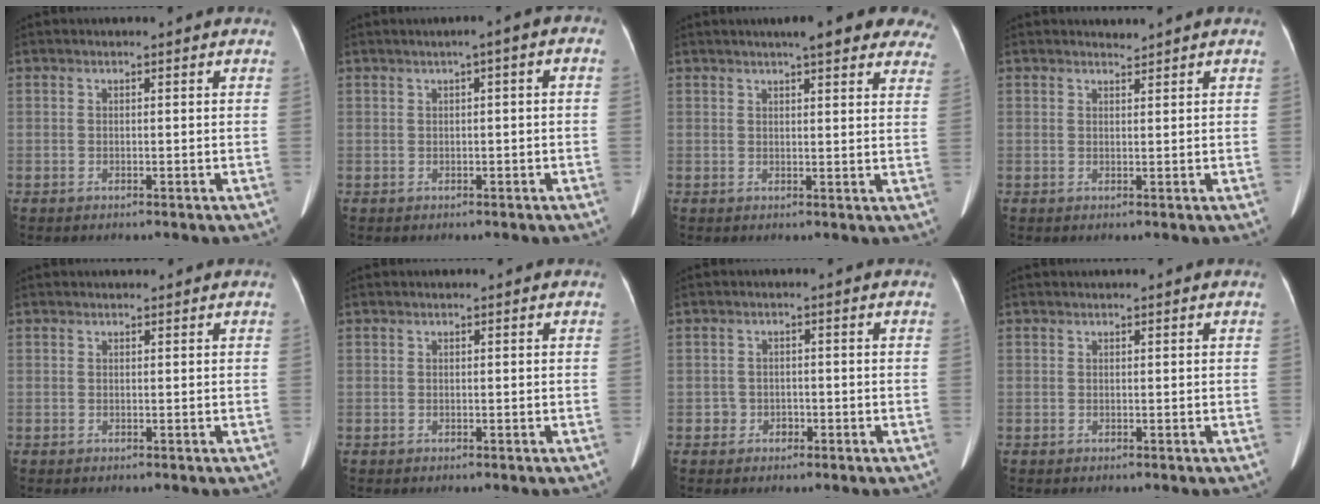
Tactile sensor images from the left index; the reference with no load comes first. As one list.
[{"total": 2.7, "force": [0.4, 0.4, 2.7], "torque": [-0.033, 0.013, 0.002]}, {"total": 13.1, "force": [10.7, 2.7, 7.0], "torque": [-0.066, 0.017, 0.113]}, {"total": 1.0, "force": [0.9, -0.2, -0.2], "torque": [-0.006, 0.000, 0.018]}, {"total": 0.9, "force": [0.8, 0.6, 0.1], "torque": [-0.003, 0.012, 0.010]}, {"total": 0.0}, {"total": 1.8, "force": [-1.0, 1.4, 0.0], "torque": [0.001, 0.003, -0.017]}, {"total": 0.9, "force": [0.7, 0.4, 0.3], "torque": [-0.004, 0.018, 0.009]}]